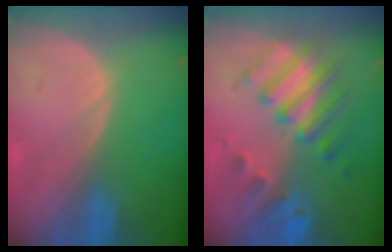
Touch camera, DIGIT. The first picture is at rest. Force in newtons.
{"total": 8.0, "press": 7.7, "slide": 1.9}